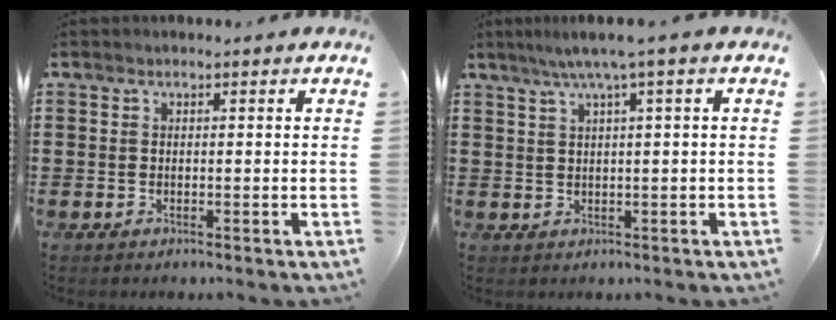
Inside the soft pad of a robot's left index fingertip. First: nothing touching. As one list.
[{"total": 3.2, "force": [1.3, -0.3, 2.9], "torque": [-0.057, -0.002, 0.019]}]